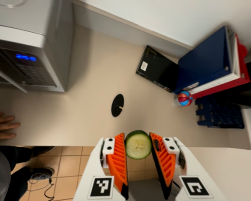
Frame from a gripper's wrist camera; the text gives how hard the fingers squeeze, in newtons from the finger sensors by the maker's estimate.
{"total": 7.5, "left": 7.4, "right": 7.7}